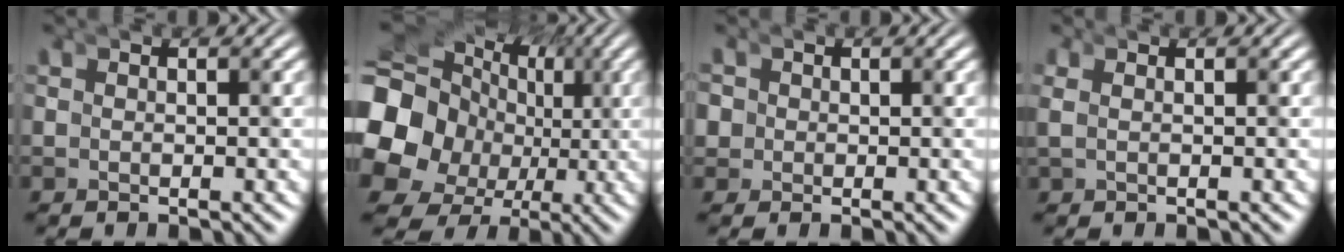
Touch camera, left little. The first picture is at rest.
{"total": 12.2, "force": [-0.4, 10.9, 5.5], "torque": [-0.155, -0.050, -0.009]}
{"total": 0.9, "force": [-0.3, 0.6, -0.7], "torque": [-0.007, -0.019, 0.004]}
{"total": 0.8, "force": [-0.2, 0.6, 0.5], "torque": [-0.022, -0.003, -0.002]}